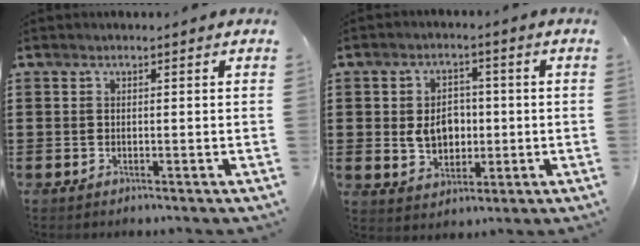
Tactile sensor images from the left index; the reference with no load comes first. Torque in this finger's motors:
{"motor_torque": [0.33, 0.01, 0.26, 0.04]}